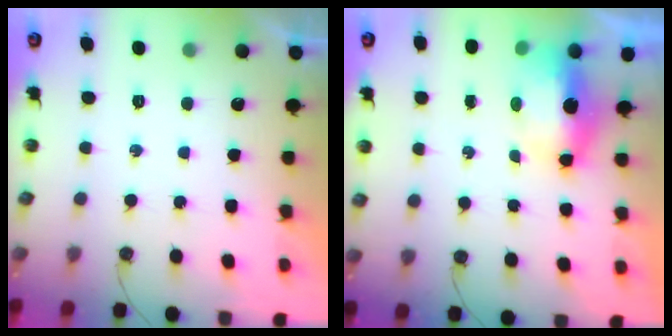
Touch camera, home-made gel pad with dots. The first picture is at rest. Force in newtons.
{"total": 6.8, "press": 6.7, "slide": 1.0}